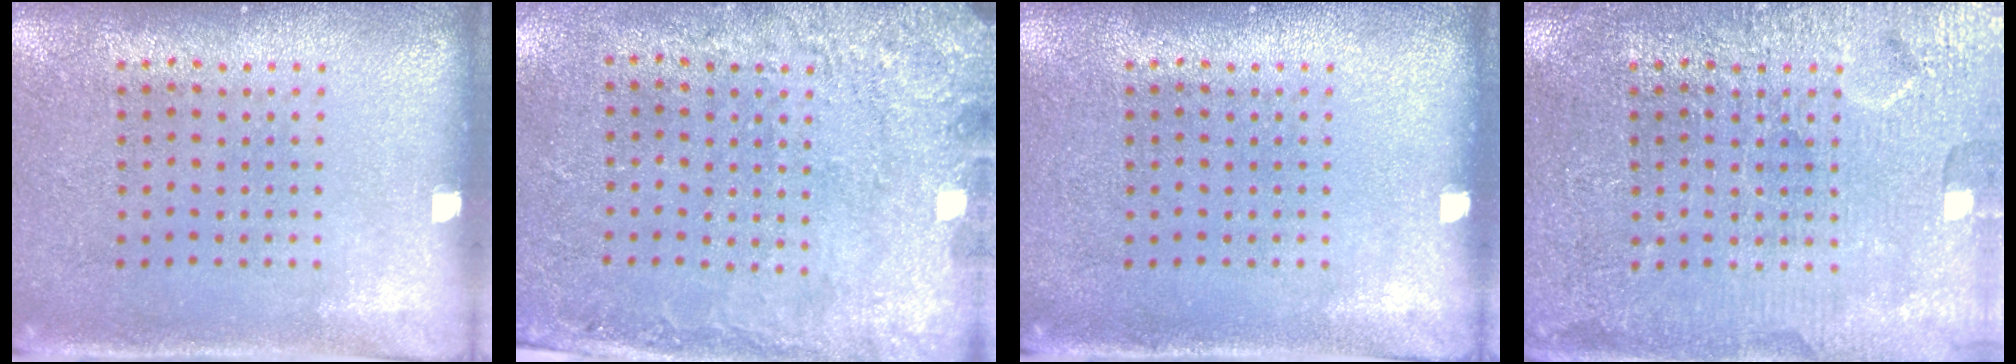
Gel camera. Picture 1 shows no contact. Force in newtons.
{"total": 2.8, "press": 1.9, "slide": 2.0}
{"total": 0.0}
{"total": 6.1, "press": 6.0, "slide": 0.8}